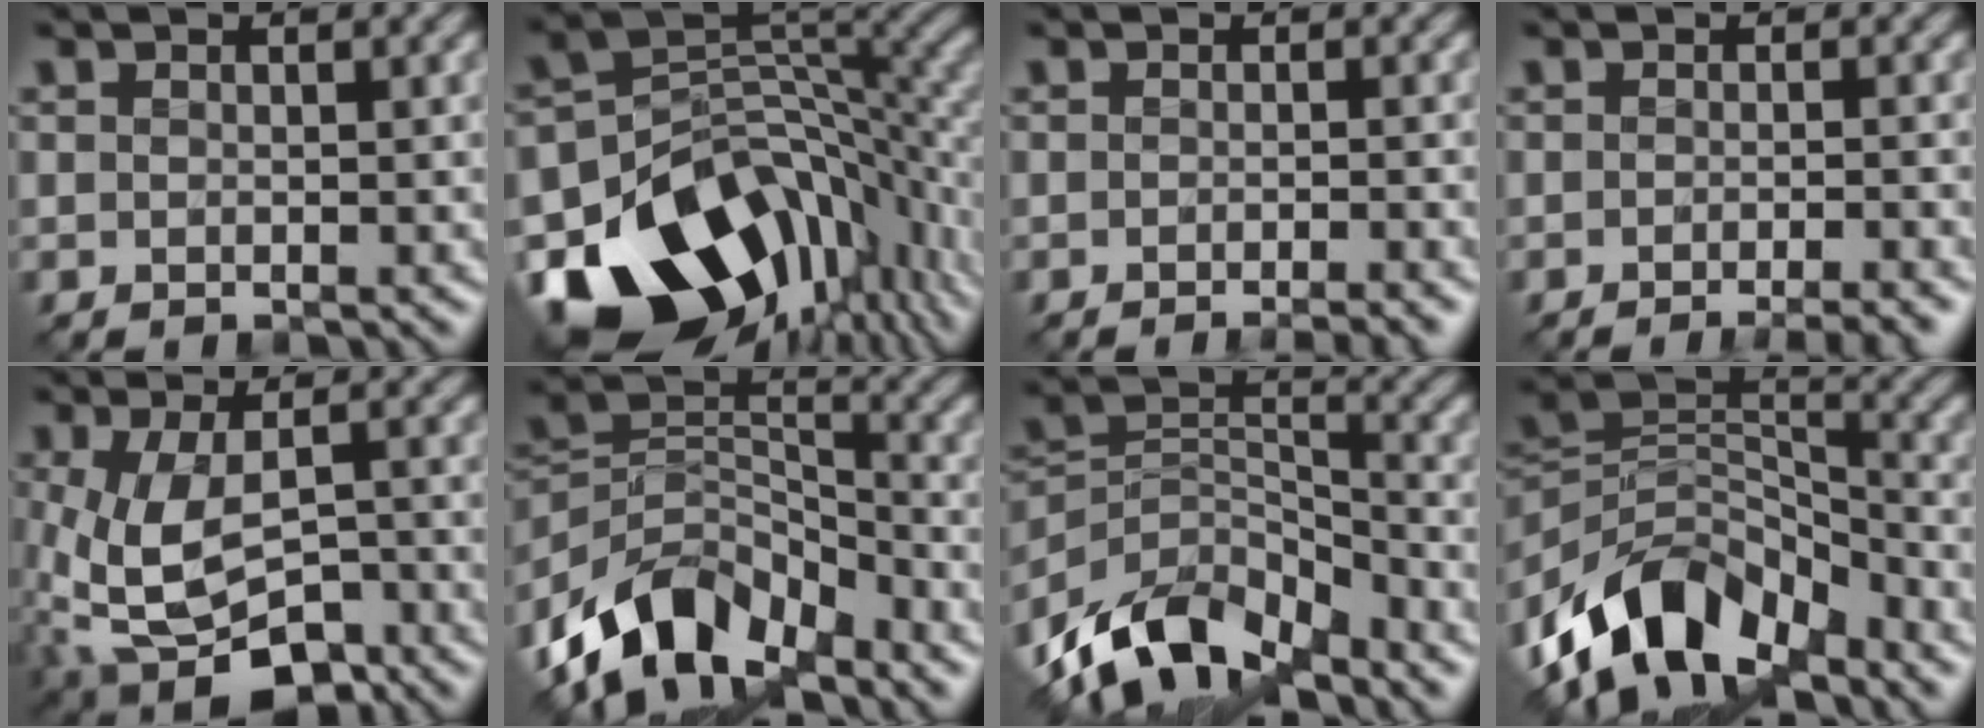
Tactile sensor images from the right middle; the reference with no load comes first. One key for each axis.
{"total": 16.2, "fx": -8.9, "fy": 10.1, "fz": 9.0, "tx": -0.174, "ty": -0.025, "tz": -0.130}
{"total": 1.9, "fx": -1.4, "fy": 0.0, "fz": 1.2, "tx": -0.009, "ty": -0.005, "tz": -0.024}
{"total": 2.9, "fx": -2.1, "fy": 0.2, "fz": 2.0, "tx": -0.023, "ty": -0.002, "tz": -0.035}
{"total": 7.7, "fx": -3.2, "fy": 4.1, "fz": 5.8, "tx": -0.119, "ty": -0.025, "tz": -0.045}
{"total": 9.2, "fx": -6.8, "fy": 4.4, "fz": 4.3, "tx": -0.066, "ty": 0.000, "tz": -0.140}
{"total": 10.4, "fx": -7.8, "fy": 4.5, "fz": 5.2, "tx": -0.097, "ty": 0.002, "tz": -0.156}
{"total": 10.3, "fx": -7.1, "fy": 5.2, "fz": 5.3, "tx": -0.082, "ty": 0.005, "tz": -0.141}